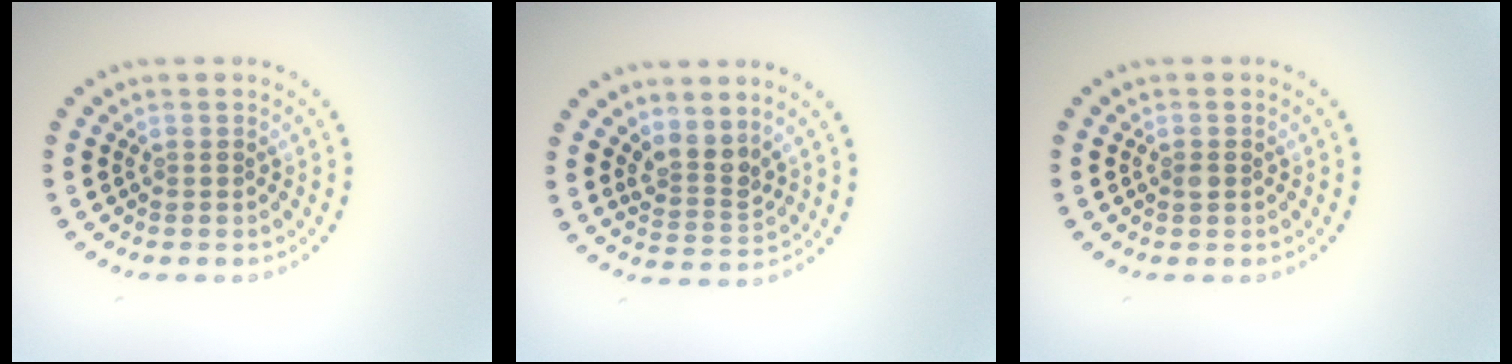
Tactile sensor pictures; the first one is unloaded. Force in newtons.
{"total": 2.6, "press": 1.9, "slide": 1.7}
{"total": 0.6, "press": 0.6, "slide": 0.1}